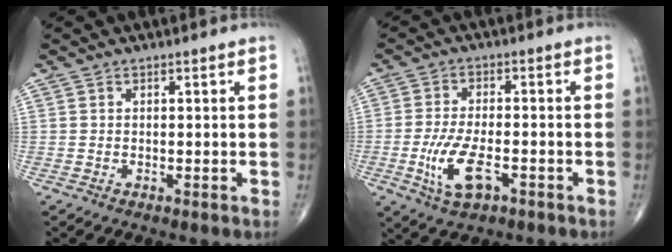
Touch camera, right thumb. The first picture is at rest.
{"total": 8.5, "force": [-3.1, 3.7, 7.1], "torque": [-0.146, 0.005, -0.054]}